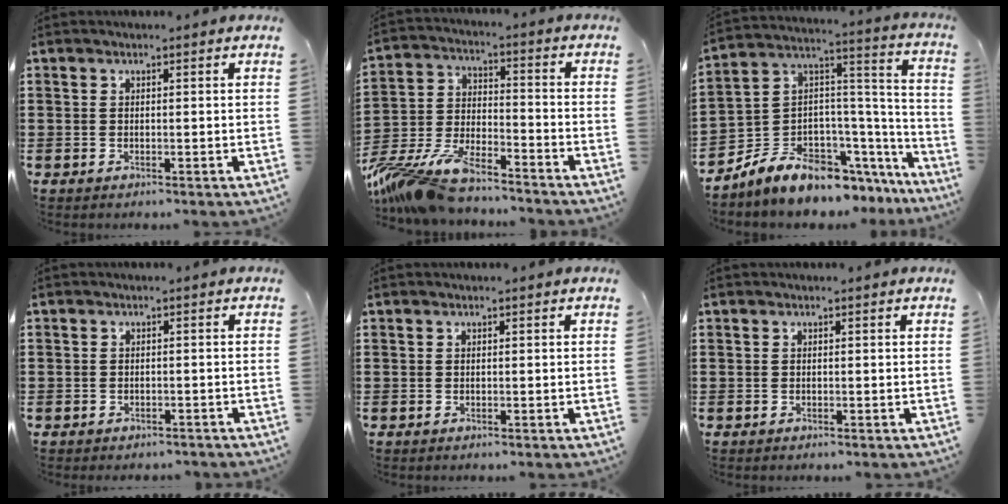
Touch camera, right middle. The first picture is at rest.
{"total": 10.8, "force": [-9.4, 2.2, 4.8], "torque": [-0.111, 0.007, -0.189]}
{"total": 8.3, "force": [-7.1, 3.5, 2.5], "torque": [-0.071, -0.004, -0.141]}
{"total": 1.0, "force": [-0.9, 0.4, 0.0], "torque": [-0.003, 0.001, -0.020]}
{"total": 0.0}
{"total": 0.0}